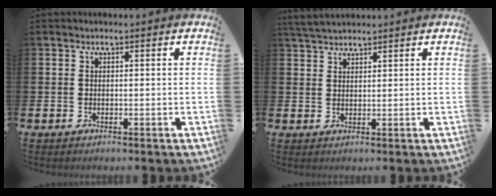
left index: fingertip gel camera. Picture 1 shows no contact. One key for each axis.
{"total": 3.1, "fx": 3.0, "fy": 0.6, "fz": 0.8, "tx": -0.016, "ty": -0.009, "tz": 0.055}